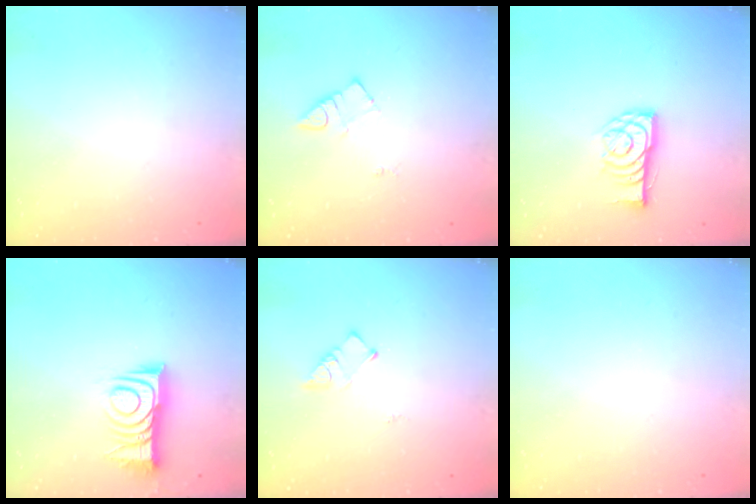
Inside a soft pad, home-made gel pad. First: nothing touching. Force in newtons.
{"total": 4.2, "press": 4.1, "slide": 0.6}
{"total": 11.5, "press": 11.4, "slide": 0.5}
{"total": 10.8, "press": 10.8, "slide": 0.3}
{"total": 4.3, "press": 4.3, "slide": 0.1}
{"total": 0.0}